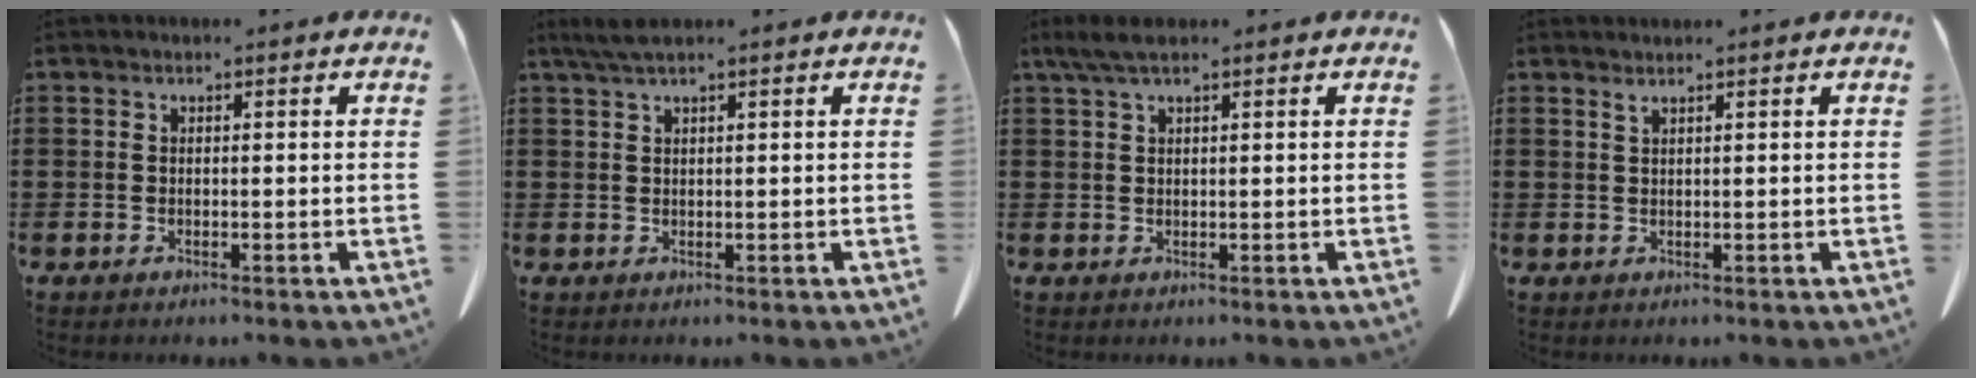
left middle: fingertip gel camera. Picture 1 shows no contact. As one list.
[{"total": 1.9, "force": [1.4, 0.0, 1.3], "torque": [-0.028, 0.001, 0.026]}, {"total": 2.8, "force": [1.7, 0.5, 2.1], "torque": [-0.044, 0.002, 0.032]}, {"total": 0.7, "force": [0.5, 0.0, 0.5], "torque": [-0.009, -0.003, 0.010]}]